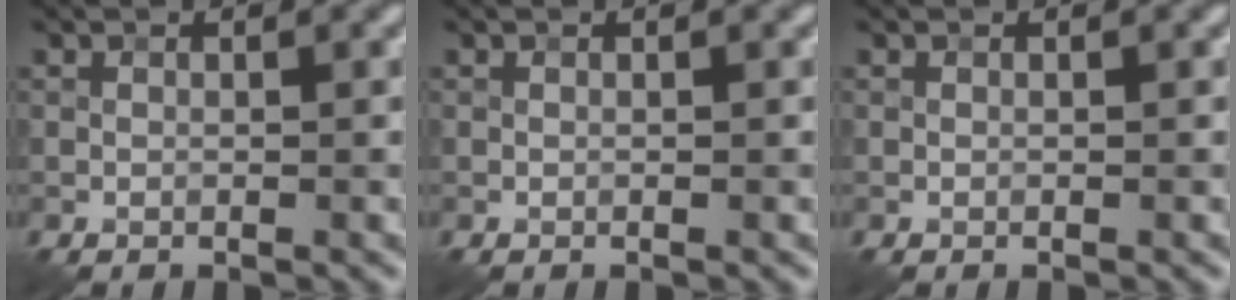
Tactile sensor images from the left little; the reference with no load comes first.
{"total": 0.0}
{"total": 0.0}